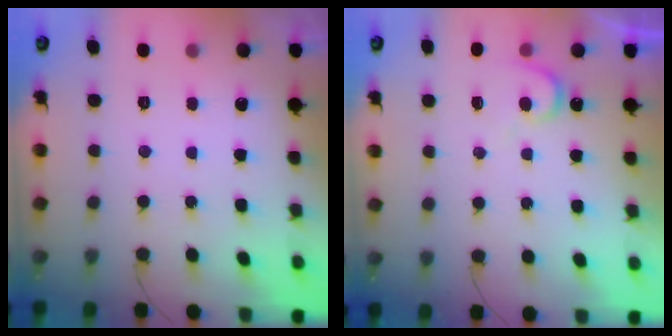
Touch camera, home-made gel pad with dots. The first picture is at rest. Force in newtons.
{"total": 5.8, "press": 5.8, "slide": 0.6}